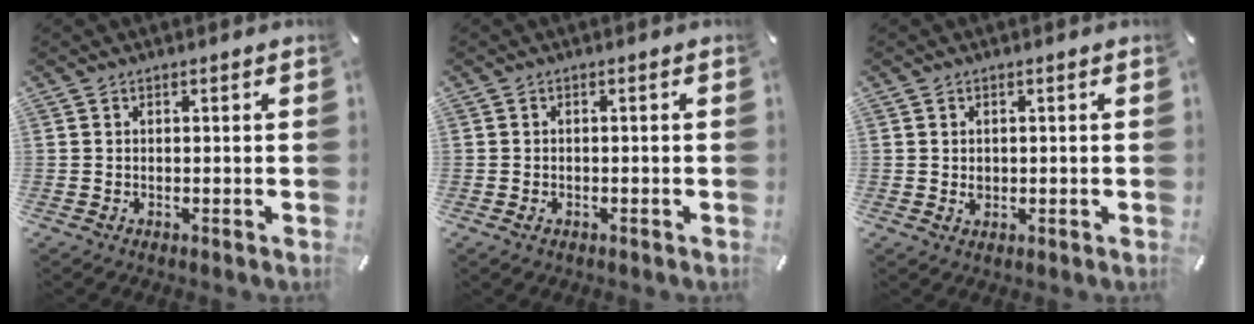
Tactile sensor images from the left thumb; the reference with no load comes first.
{"total": 1.2, "force": [-0.7, 0.7, 0.8], "torque": [-0.015, 0.003, -0.012]}
{"total": 1.5, "force": [0.1, 1.3, 0.8], "torque": [-0.009, 0.002, 0.000]}